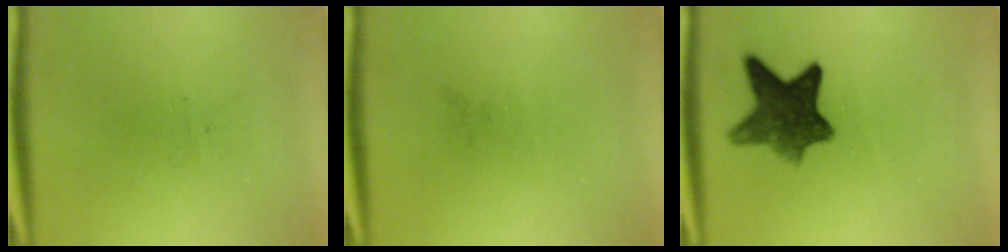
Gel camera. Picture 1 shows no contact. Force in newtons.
{"total": 0.0}
{"total": 8.8}